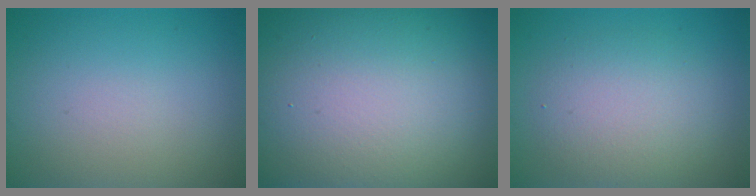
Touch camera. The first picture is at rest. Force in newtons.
{"total": 27.6, "press": 27.6, "slide": 1.2}
{"total": 4.6, "press": 4.6, "slide": 0.1}